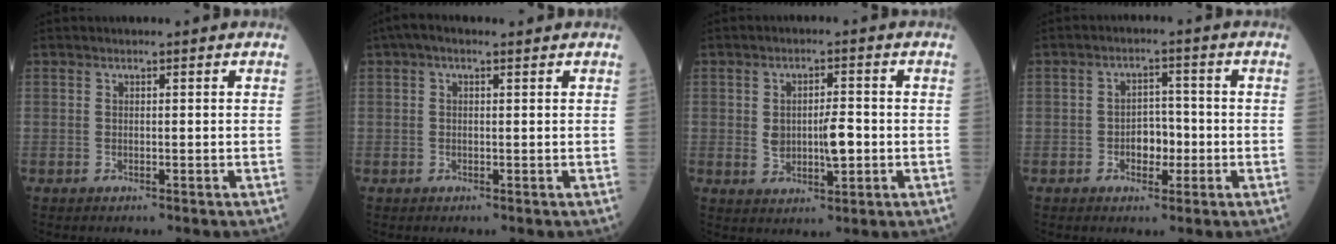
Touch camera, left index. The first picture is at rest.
{"total": 2.8, "force": [1.6, 1.1, 2.0], "torque": [-0.043, 0.025, 0.026]}
{"total": 5.9, "force": [-0.4, 2.4, 5.4], "torque": [-0.097, 0.003, -0.001]}
{"total": 4.2, "force": [-1.2, 2.6, 3.1], "torque": [-0.046, 0.010, -0.020]}